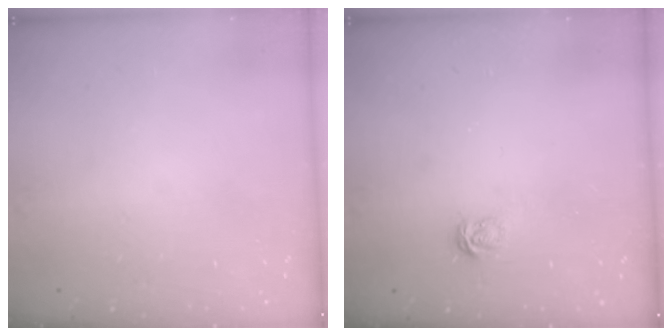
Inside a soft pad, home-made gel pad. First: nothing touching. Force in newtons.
{"total": 3.7, "press": 3.7, "slide": 0.5}